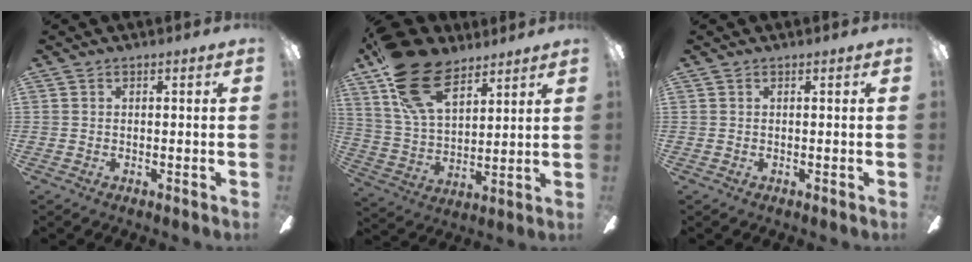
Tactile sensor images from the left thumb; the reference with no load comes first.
{"total": 19.5, "force": [11.6, 10.5, 11.7], "torque": [-0.226, -0.039, 0.217]}
{"total": 0.0}